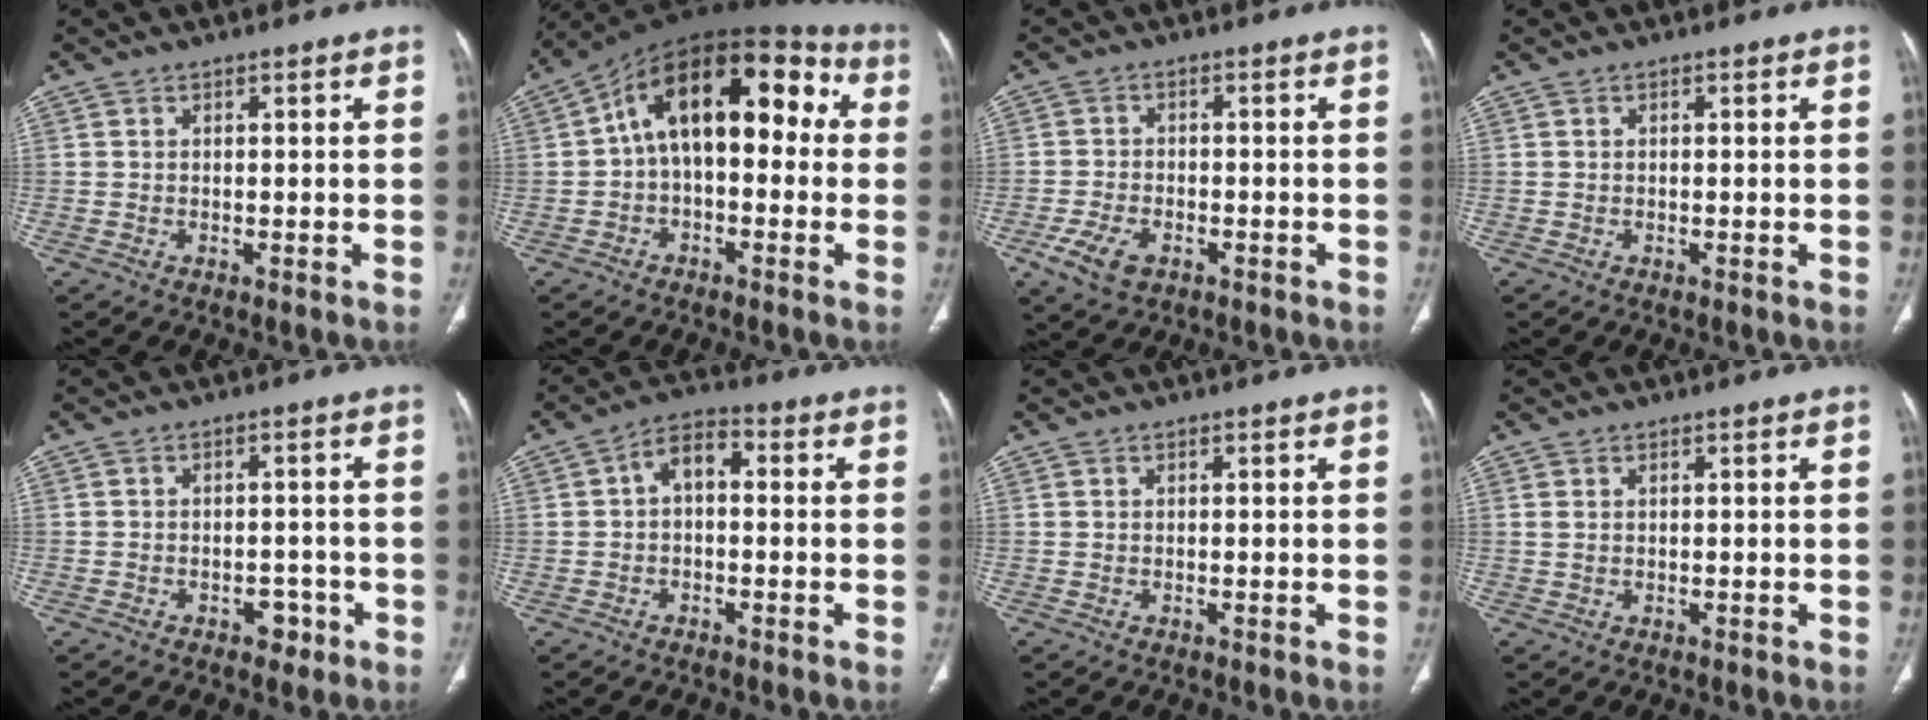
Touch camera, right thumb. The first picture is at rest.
{"total": 17.8, "force": [1.9, 10.1, 14.5], "torque": [-0.184, 0.059, 0.017]}
{"total": 6.4, "force": [-3.1, 3.8, 4.1], "torque": [-0.085, 0.008, -0.052]}
{"total": 0.0}
{"total": 3.4, "force": [-1.9, 2.3, 1.6], "torque": [-0.005, 0.014, -0.022]}
{"total": 5.8, "force": [0.1, 3.5, 4.6], "torque": [-0.070, 0.025, -0.012]}
{"total": 0.0}
{"total": 0.9, "force": [0.3, 0.5, 0.7], "torque": [-0.024, 0.013, 0.015]}